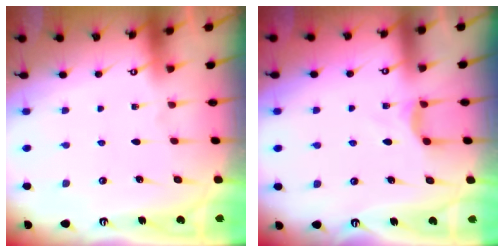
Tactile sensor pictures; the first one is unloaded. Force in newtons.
{"total": 2.8, "press": 2.8, "slide": 0.4}